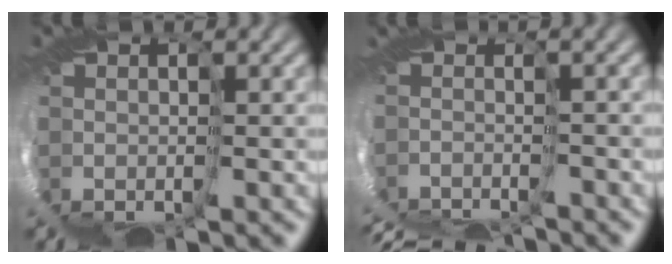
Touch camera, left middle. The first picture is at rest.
{"total": 7.2, "force": [-6.5, -2.1, -2.1], "torque": [0.027, -0.014, -0.074]}